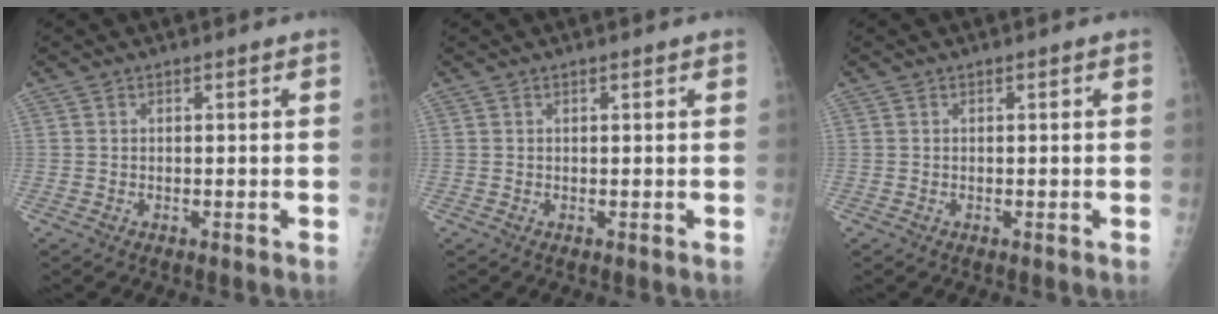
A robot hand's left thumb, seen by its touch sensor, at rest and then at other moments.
{"total": 0.5, "force": [0.3, 0.1, 0.4], "torque": [-0.005, 0.000, 0.004]}
{"total": 0.0}